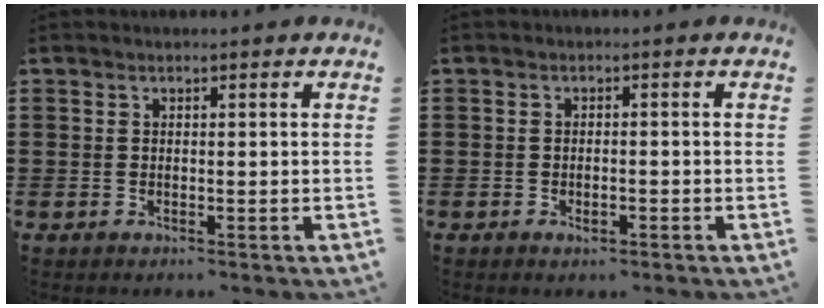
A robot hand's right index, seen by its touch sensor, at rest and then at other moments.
{"total": 1.2, "force": [-0.7, 0.5, 0.8], "torque": [-0.017, -0.004, -0.013]}